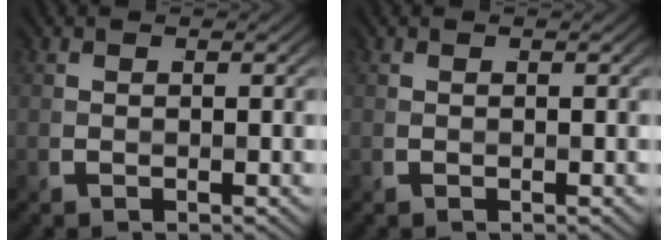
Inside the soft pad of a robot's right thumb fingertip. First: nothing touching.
{"total": 0.0}